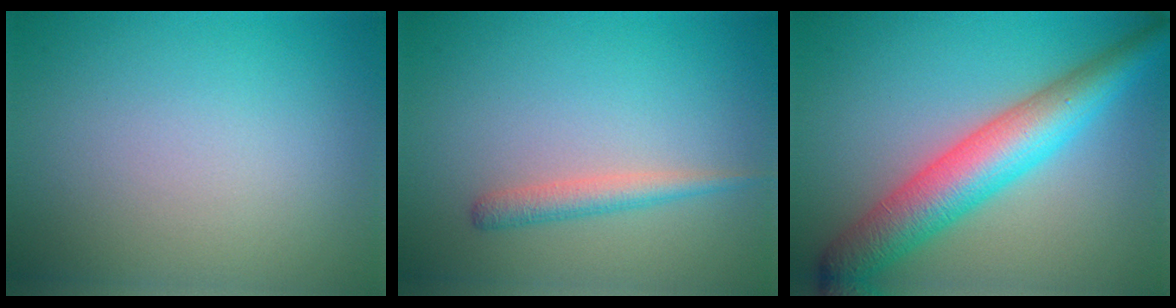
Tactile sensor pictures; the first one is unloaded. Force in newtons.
{"total": 1.9, "press": 1.9, "slide": 0.0}
{"total": 7.2, "press": 7.2, "slide": 0.1}